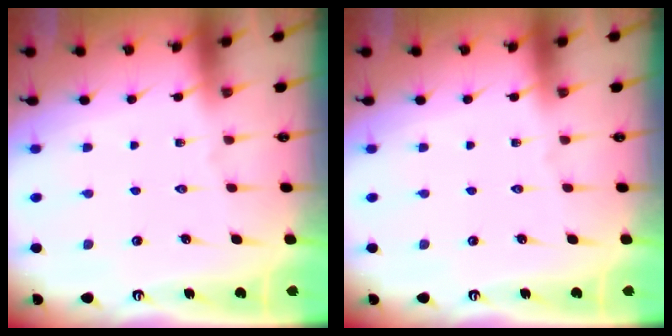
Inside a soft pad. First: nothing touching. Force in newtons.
{"total": 0.0}